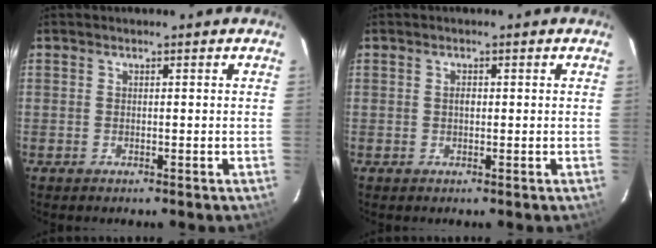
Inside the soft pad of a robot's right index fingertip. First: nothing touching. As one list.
[{"total": 1.1, "force": [0.1, 0.8, 0.7], "torque": [-0.012, 0.005, 0.000]}]